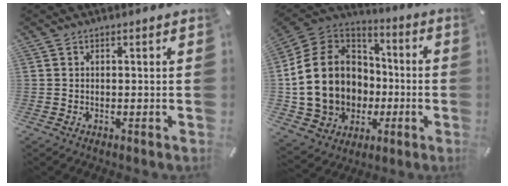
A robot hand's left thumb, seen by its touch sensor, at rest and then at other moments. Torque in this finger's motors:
{"motor_torque": [2.16, 2.85, 2.06, 0.71, 0.35]}